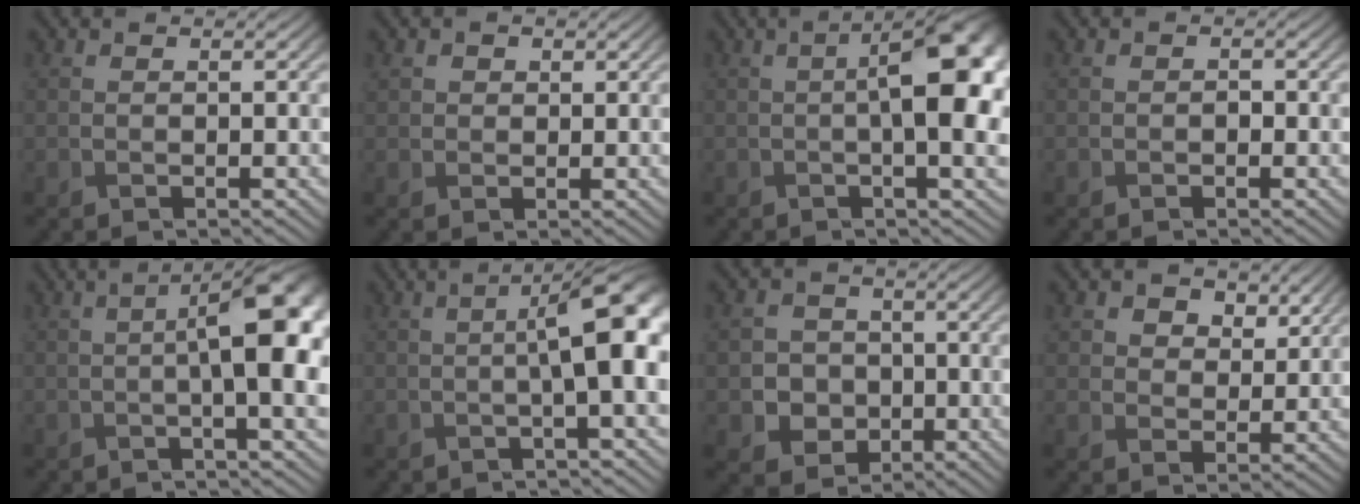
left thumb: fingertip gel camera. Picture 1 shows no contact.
{"total": 1.6, "force": [0.7, 1.4, 0.4], "torque": [-0.011, -0.003, 0.010]}
{"total": 10.9, "force": [0.9, 3.8, 10.2], "torque": [-0.134, 0.005, 0.013]}
{"total": 0.7, "force": [-0.3, 0.5, 0.3], "torque": [-0.004, -0.001, -0.007]}
{"total": 9.7, "force": [0.6, 2.9, 9.2], "torque": [-0.130, 0.004, 0.011]}
{"total": 7.7, "force": [0.4, 1.9, 7.4], "torque": [-0.096, 0.012, 0.004]}
{"total": 5.0, "force": [-0.9, 4.6, 1.6], "torque": [-0.032, -0.004, -0.033]}
{"total": 5.1, "force": [3.0, 3.4, 2.3], "torque": [-0.050, -0.012, 0.050]}